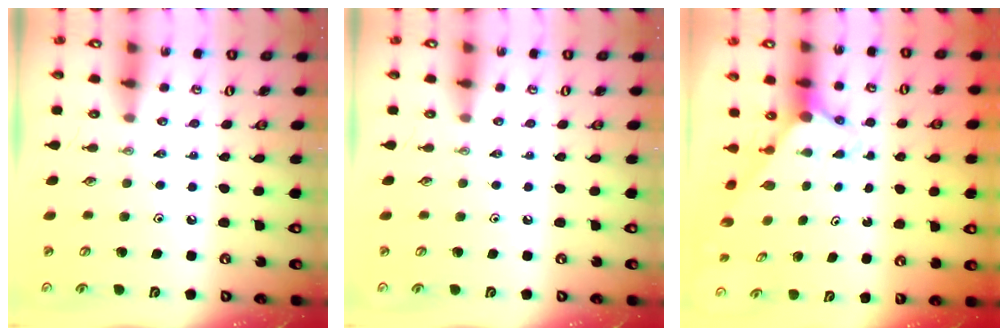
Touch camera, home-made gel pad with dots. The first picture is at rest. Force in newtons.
{"total": 0.0}
{"total": 2.7, "press": 2.7, "slide": 0.2}